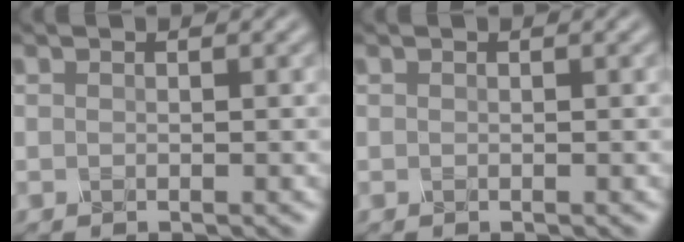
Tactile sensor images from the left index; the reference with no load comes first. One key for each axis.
{"total": 0.0}